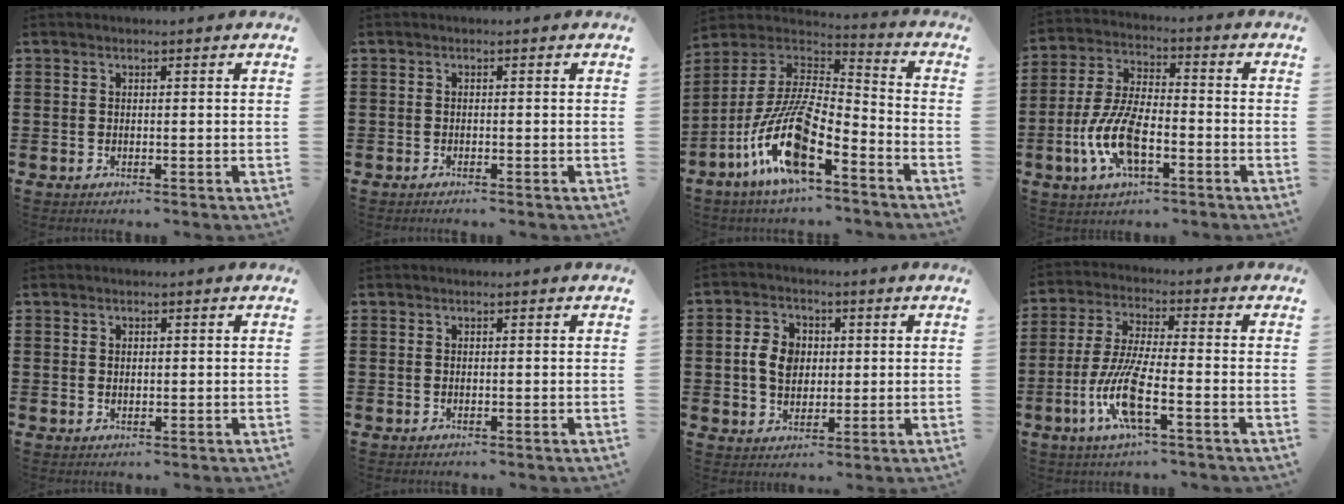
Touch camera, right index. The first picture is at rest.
{"total": 0.5, "force": [-0.5, 0.0, 0.1], "torque": [-0.004, -0.002, -0.010]}
{"total": 14.2, "force": [-8.2, 3.7, 11.0], "torque": [-0.253, -0.006, -0.165]}
{"total": 9.7, "force": [-3.2, 4.3, 8.1], "torque": [-0.196, -0.010, -0.067]}
{"total": 0.8, "force": [0.4, 0.6, 0.4], "torque": [-0.010, 0.004, 0.007]}
{"total": 0.0}
{"total": 5.9, "force": [0.2, 4.5, 3.7], "torque": [-0.097, 0.011, -0.004]}
{"total": 9.7, "force": [-3.9, 2.2, 8.6], "torque": [-0.193, -0.012, -0.078]}